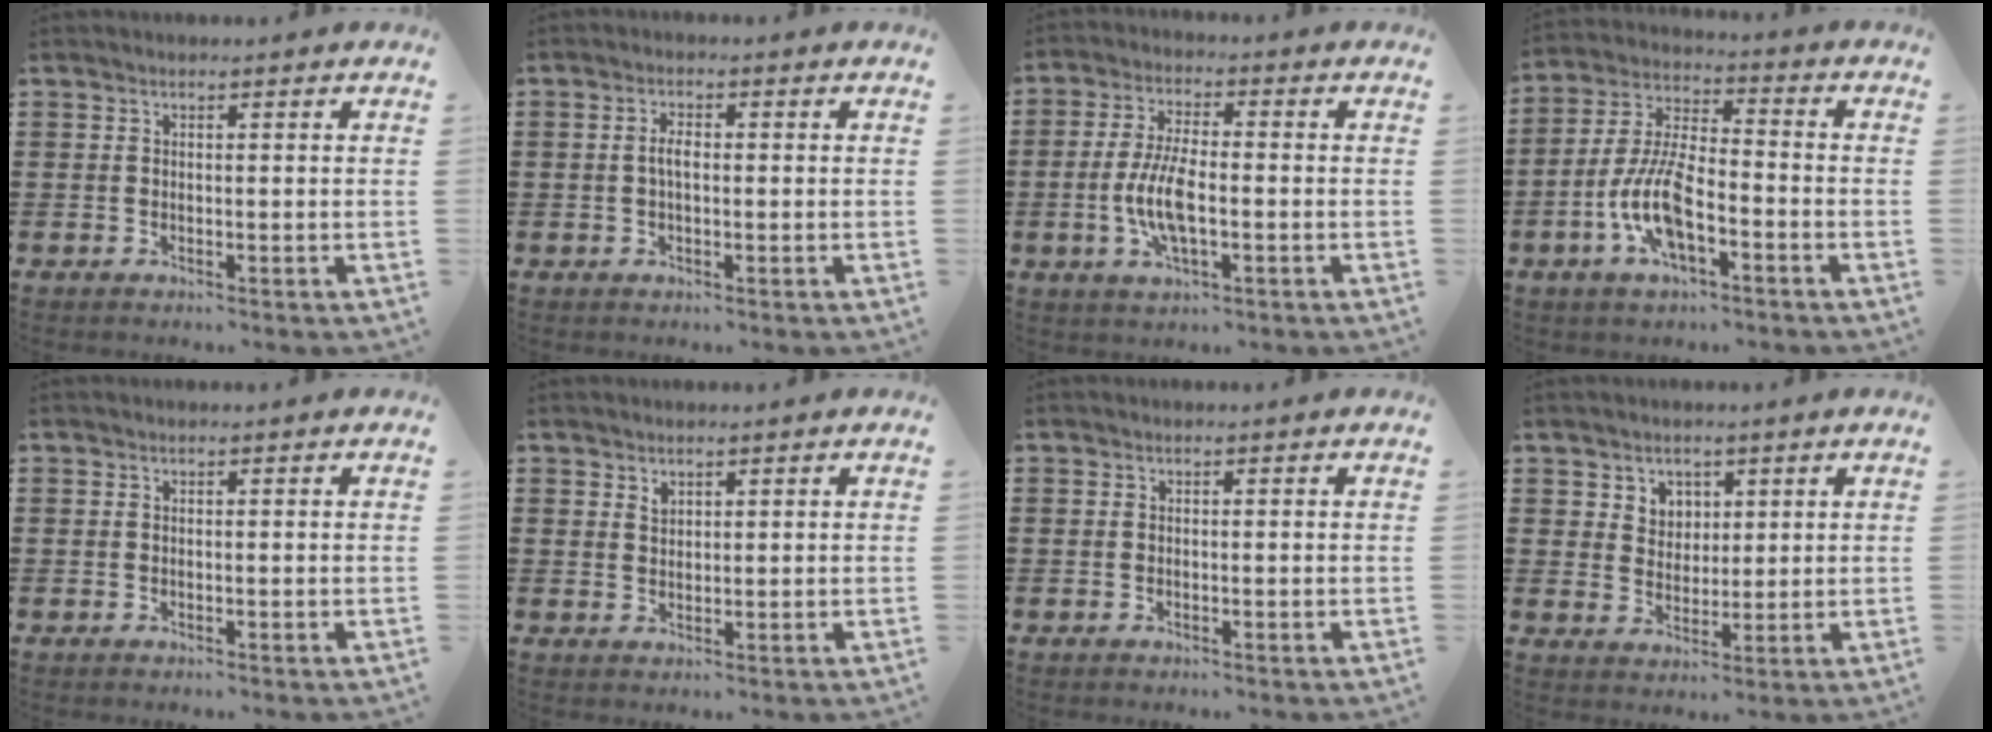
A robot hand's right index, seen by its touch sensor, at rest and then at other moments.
{"total": 2.5, "force": [-0.1, 1.1, 2.3], "torque": [-0.051, 0.001, -0.006]}
{"total": 7.7, "force": [-1.7, 2.7, 7.0], "torque": [-0.160, -0.010, -0.038]}
{"total": 9.7, "force": [-3.8, 3.8, 8.1], "torque": [-0.189, -0.004, -0.076]}
{"total": 0.0}
{"total": 1.4, "force": [1.1, 0.7, 0.3], "torque": [-0.008, 0.001, 0.022]}
{"total": 0.0}
{"total": 3.8, "force": [2.1, 3.1, 0.3], "torque": [-0.014, 0.007, 0.038]}